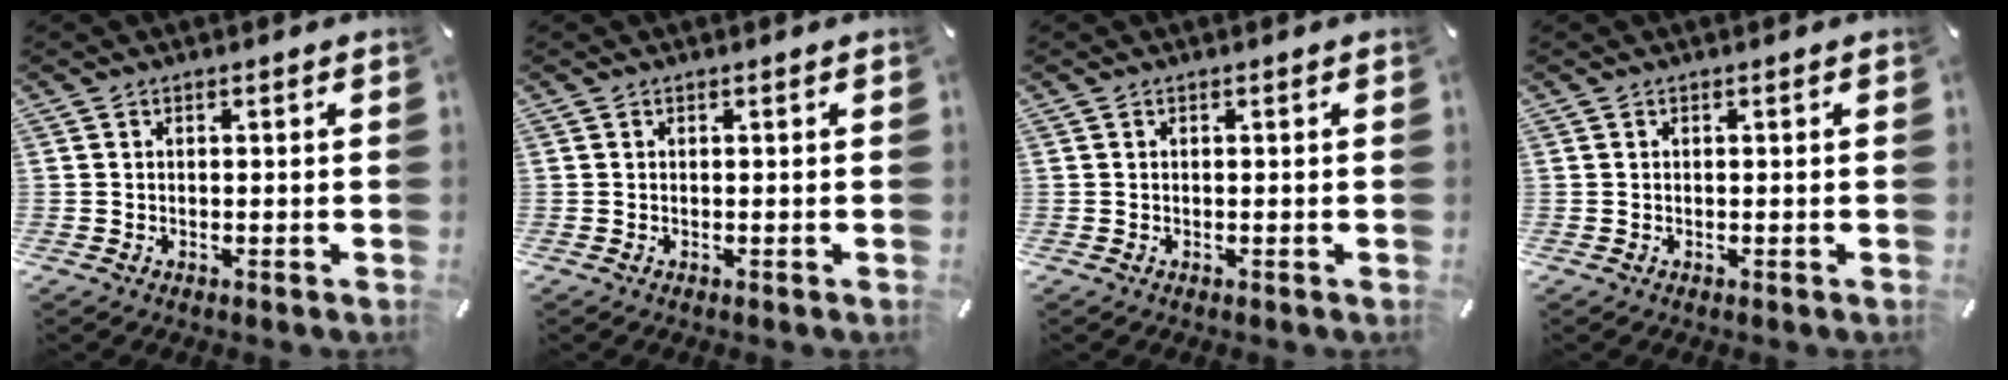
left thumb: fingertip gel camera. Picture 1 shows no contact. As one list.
[{"total": 0.0}, {"total": 0.0}, {"total": 0.0}]